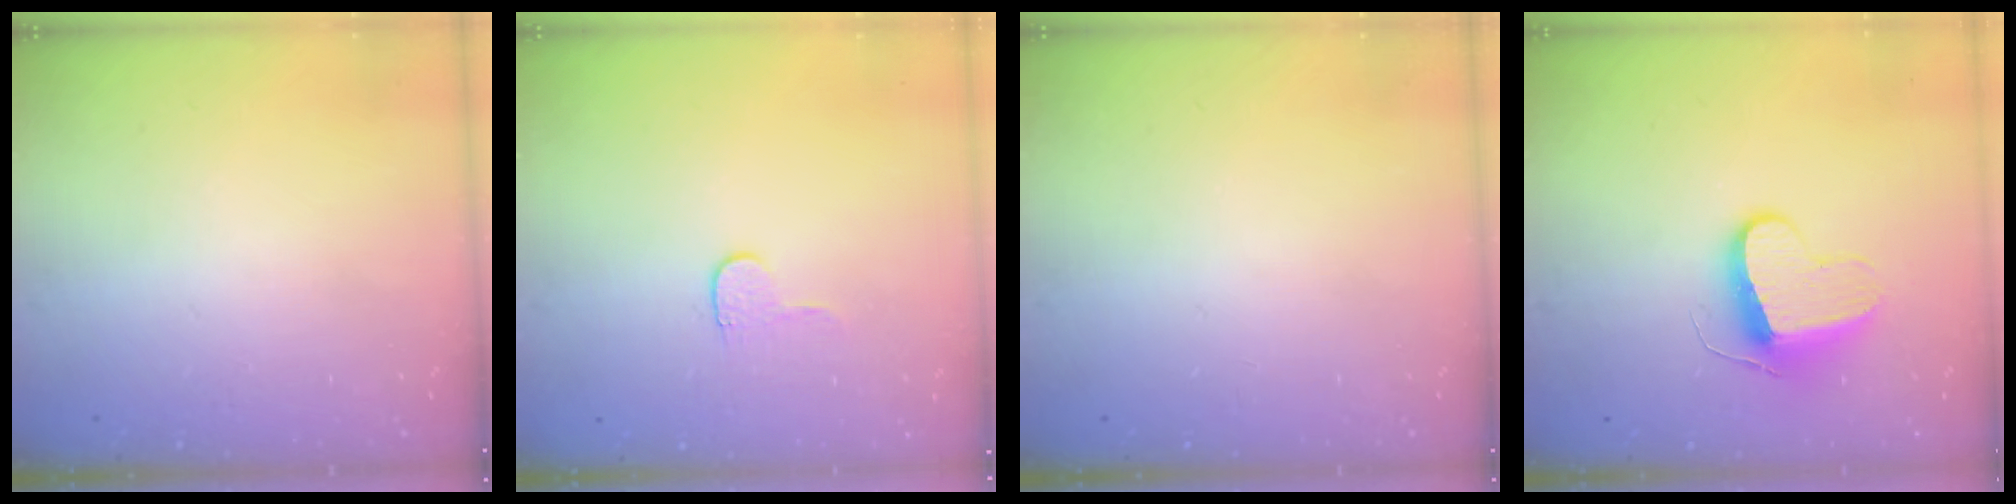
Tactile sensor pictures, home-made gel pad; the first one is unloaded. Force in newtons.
{"total": 3.6, "press": 3.6, "slide": 0.3}
{"total": 0.0}
{"total": 10.0, "press": 10.0, "slide": 0.6}